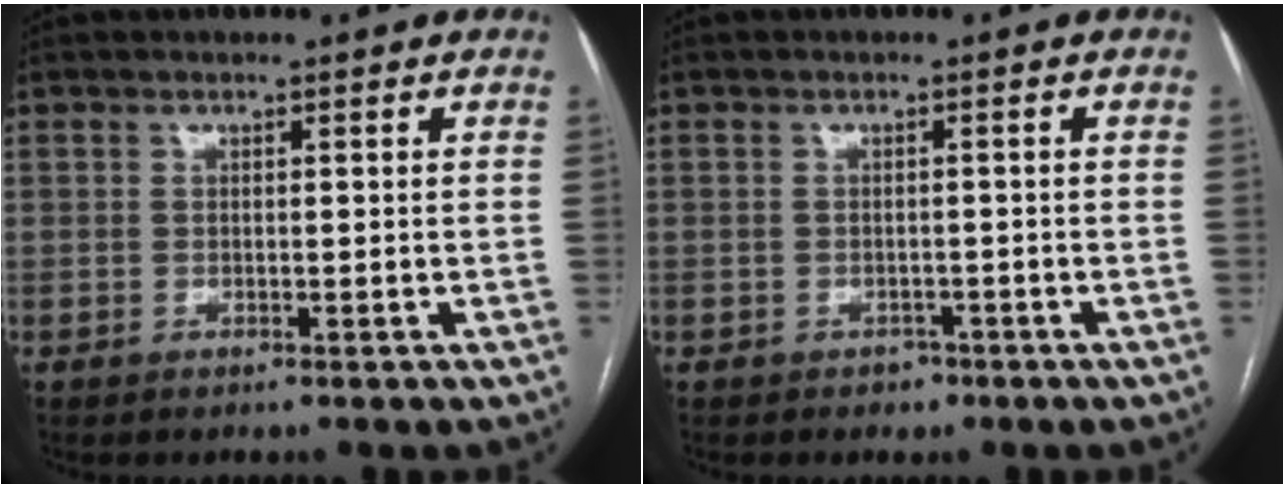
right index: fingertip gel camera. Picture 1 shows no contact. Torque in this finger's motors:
{"motor_torque": [-0.08, 0.04, 0.03, 0.00]}